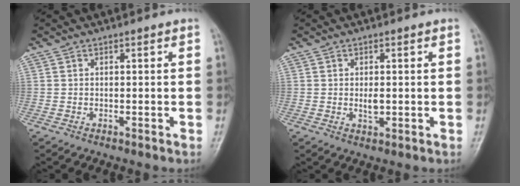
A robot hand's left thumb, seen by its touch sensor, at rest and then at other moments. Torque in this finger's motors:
{"motor_torque": [-0.23, -0.19, -0.01, 0.00, 0.00]}